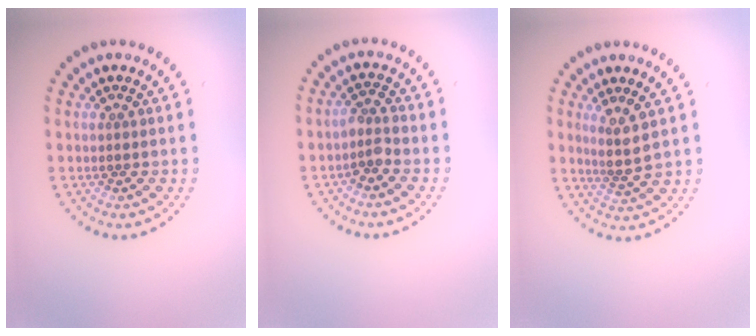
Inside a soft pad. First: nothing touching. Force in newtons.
{"total": 1.8, "press": 1.3, "slide": 1.2}
{"total": 2.6, "press": 2.2, "slide": 1.5}